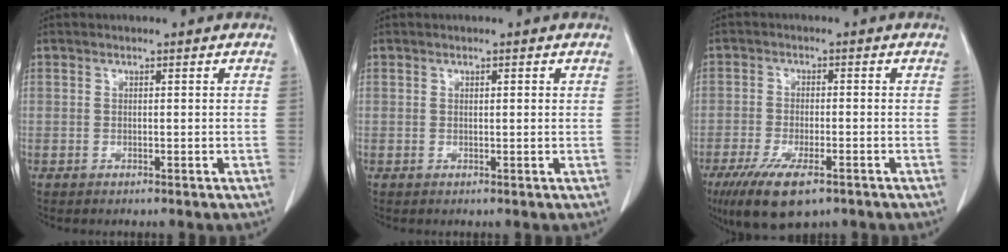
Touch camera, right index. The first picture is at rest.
{"total": 0.6, "force": [0.3, 0.1, 0.5], "torque": [-0.013, 0.000, 0.003]}
{"total": 9.2, "force": [-5.7, 3.1, 6.5], "torque": [-0.116, -0.017, -0.094]}